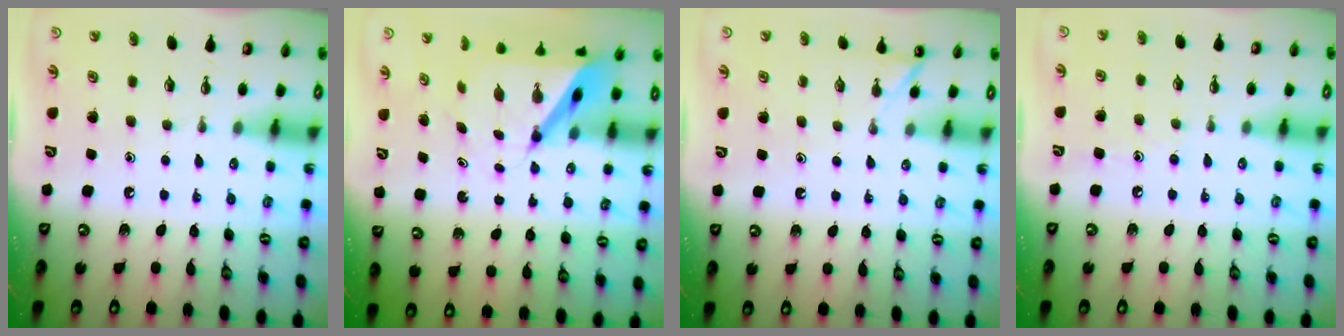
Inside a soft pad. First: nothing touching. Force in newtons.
{"total": 6.8, "press": 6.7, "slide": 0.6}
{"total": 2.1, "press": 2.1, "slide": 0.3}
{"total": 4.4, "press": 4.4, "slide": 0.6}